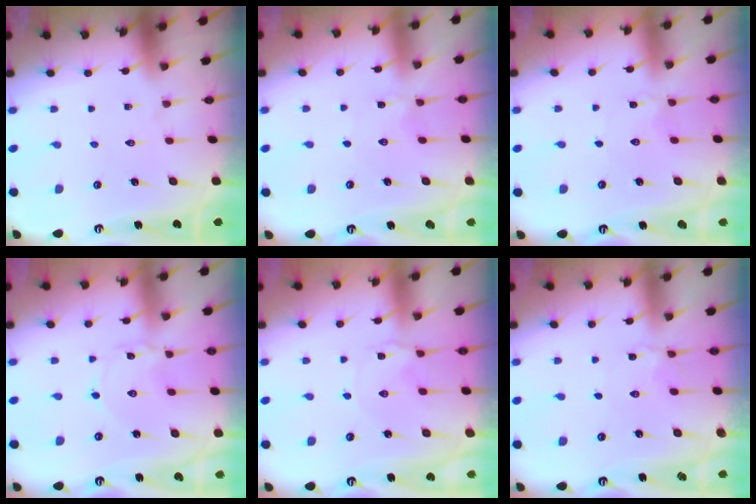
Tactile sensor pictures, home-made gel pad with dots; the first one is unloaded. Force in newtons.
{"total": 2.5, "press": 2.5, "slide": 0.3}
{"total": 2.5, "press": 2.5, "slide": 0.3}
{"total": 1.4, "press": 1.4, "slide": 0.1}
{"total": 0.0}
{"total": 2.6, "press": 2.5, "slide": 0.5}